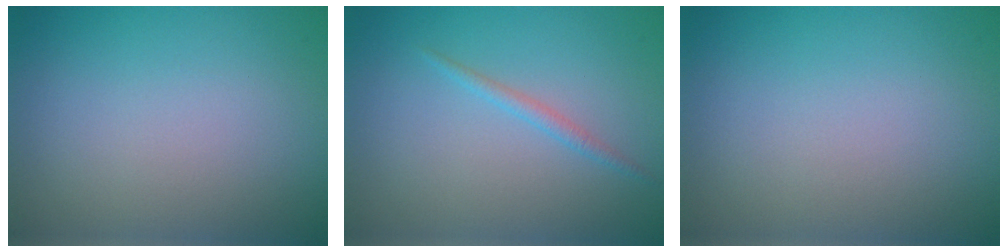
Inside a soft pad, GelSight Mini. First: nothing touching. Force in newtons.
{"total": 1.0, "press": 1.0, "slide": 0.1}
{"total": 0.0}